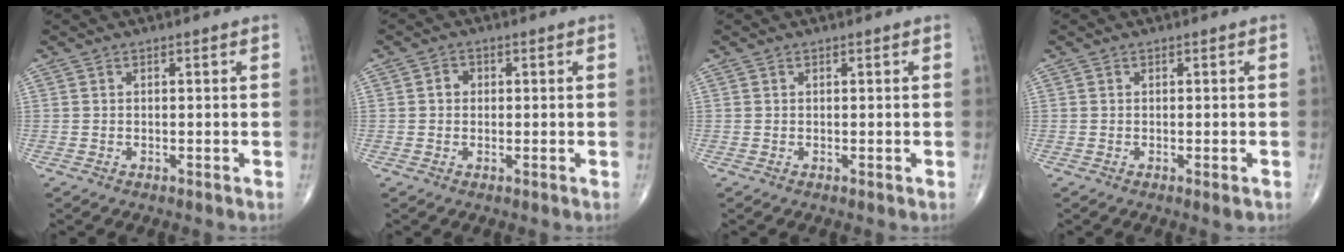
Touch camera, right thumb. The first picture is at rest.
{"total": 1.9, "force": [0.1, 1.7, 0.8], "torque": [-0.003, 0.006, -0.002]}
{"total": 0.0}
{"total": 1.3, "force": [-0.5, 0.4, 1.1], "torque": [-0.015, -0.004, -0.006]}